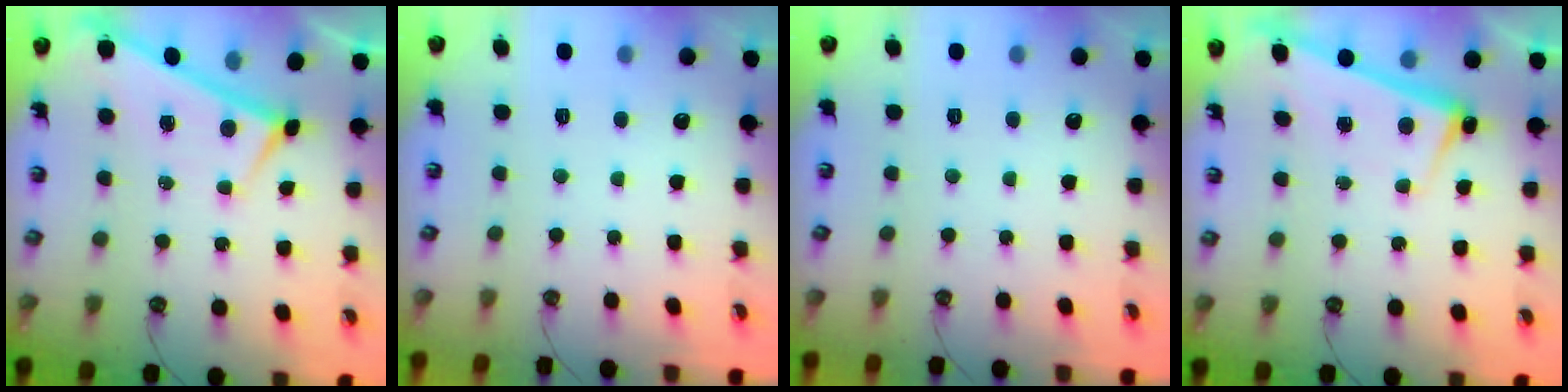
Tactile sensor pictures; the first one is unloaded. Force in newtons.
{"total": 0.0}
{"total": 0.0}
{"total": 2.7, "press": 2.7, "slide": 0.5}